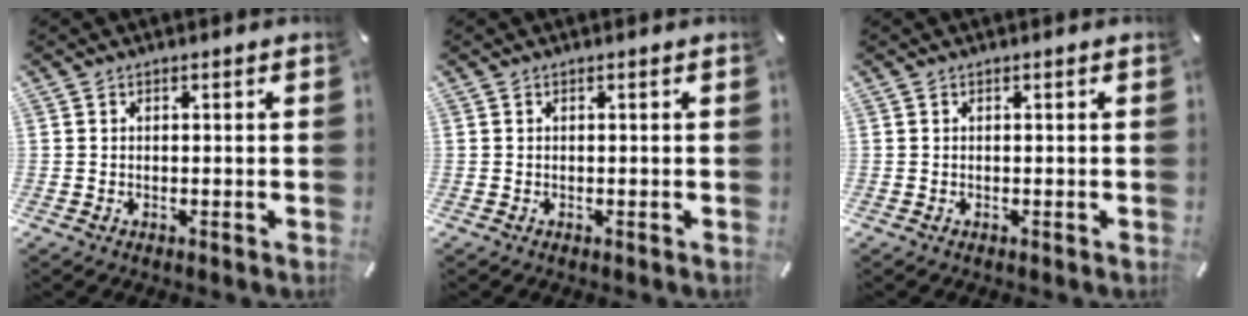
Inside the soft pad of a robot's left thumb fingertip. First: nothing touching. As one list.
[{"total": 0.0}, {"total": 0.0}]